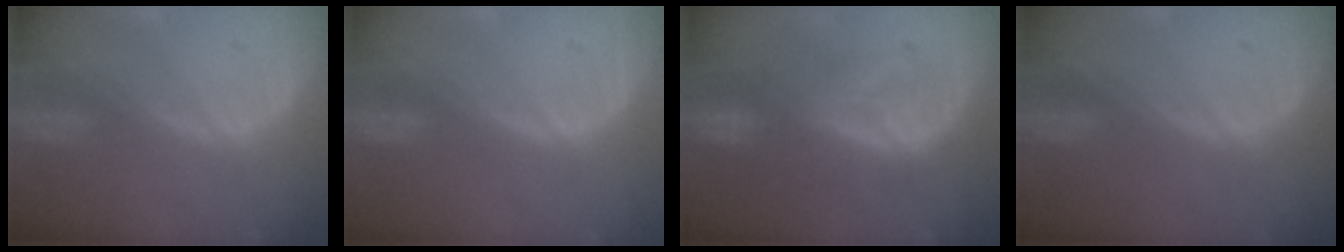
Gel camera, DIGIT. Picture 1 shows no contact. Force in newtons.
{"total": 0.0}
{"total": 9.3, "press": 8.8, "slide": 3.1}
{"total": 0.0}